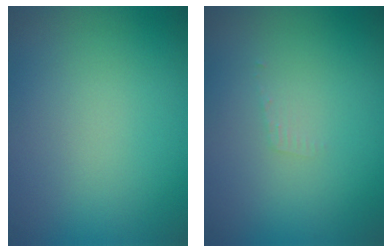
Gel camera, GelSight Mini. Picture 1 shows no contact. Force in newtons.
{"total": 0.7, "press": 0.7, "slide": 0.1}